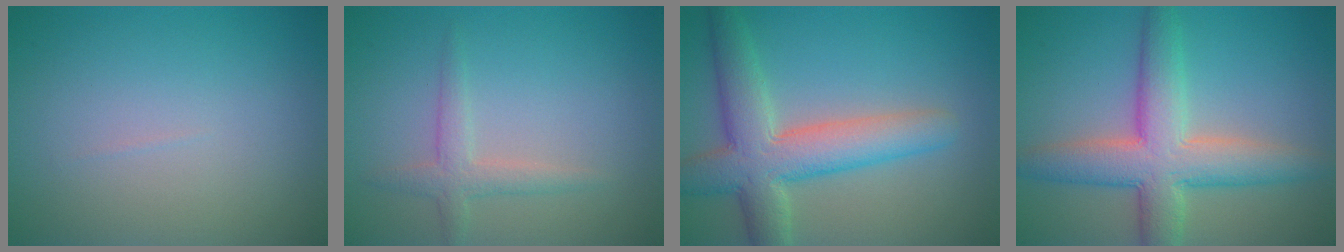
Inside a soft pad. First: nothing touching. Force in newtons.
{"total": 2.0, "press": 2.0, "slide": 0.1}
{"total": 7.0, "press": 7.0, "slide": 0.4}
{"total": 7.3, "press": 7.3, "slide": 0.2}